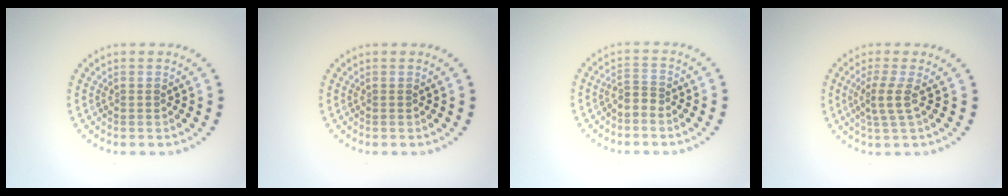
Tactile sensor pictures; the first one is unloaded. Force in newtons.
{"total": 0.0}
{"total": 1.7, "press": 1.3, "slide": 1.2}
{"total": 2.2, "press": 1.6, "slide": 1.5}